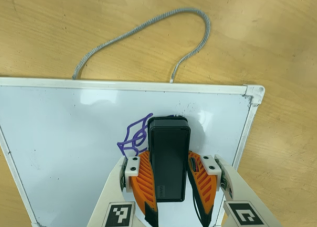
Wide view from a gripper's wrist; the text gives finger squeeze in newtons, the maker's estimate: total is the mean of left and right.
{"total": 14.2, "left": 14.9, "right": 13.5}